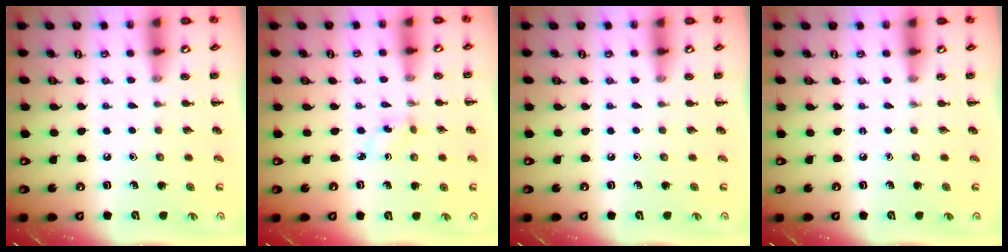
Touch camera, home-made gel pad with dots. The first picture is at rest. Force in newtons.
{"total": 2.2, "press": 2.1, "slide": 0.8}
{"total": 0.0}
{"total": 0.0}